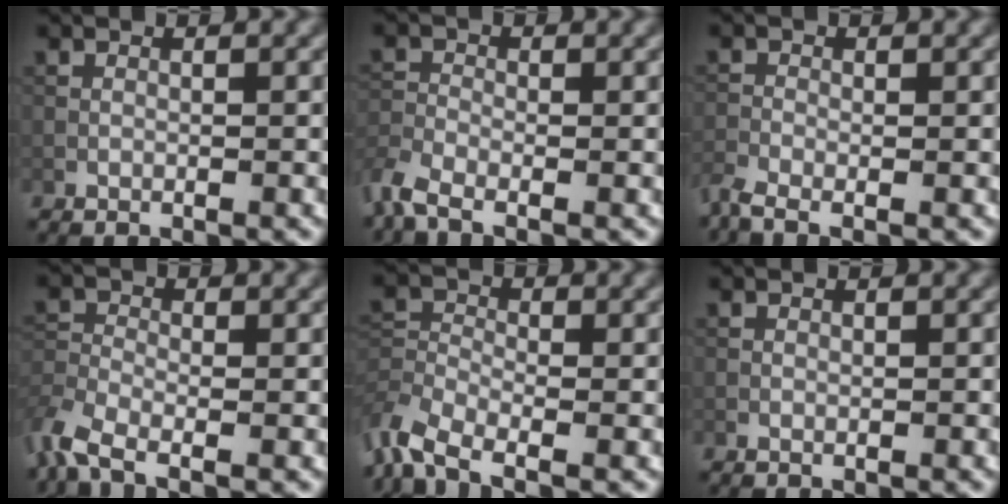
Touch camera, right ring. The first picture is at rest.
{"total": 3.4, "force": [-2.6, 1.1, 1.9], "torque": [-0.048, -0.013, -0.069]}
{"total": 2.2, "force": [-1.8, 0.5, 1.2], "torque": [-0.033, -0.013, -0.048]}
{"total": 4.3, "force": [-3.0, 1.7, 2.5], "torque": [-0.063, -0.012, -0.077]}
{"total": 4.9, "force": [-3.4, 2.2, 2.8], "torque": [-0.063, -0.008, -0.081]}
{"total": 0.0}